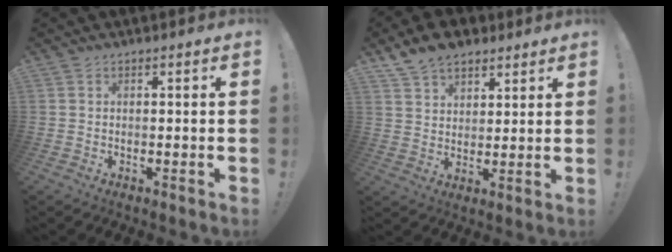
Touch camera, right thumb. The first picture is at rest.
{"total": 9.1, "force": [7.0, 5.1, 2.8], "torque": [-0.053, -0.038, 0.137]}